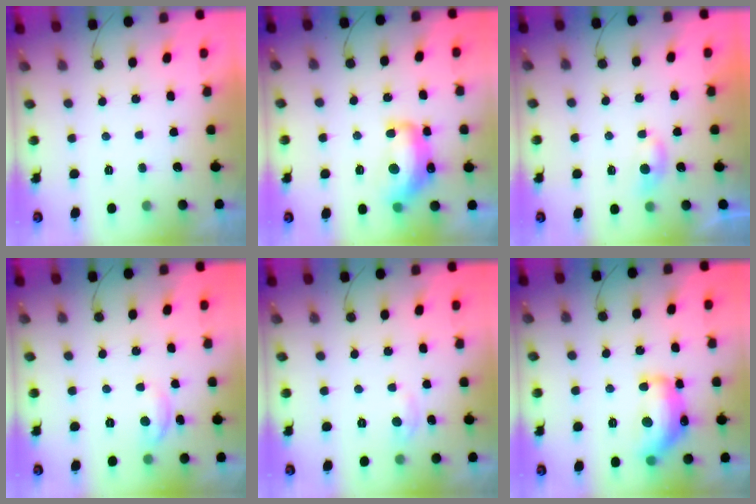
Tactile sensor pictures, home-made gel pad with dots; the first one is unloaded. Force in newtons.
{"total": 13.8, "press": 13.8, "slide": 1.0}
{"total": 5.3, "press": 5.2, "slide": 0.6}
{"total": 5.3, "press": 5.2, "slide": 0.6}
{"total": 2.8, "press": 2.8, "slide": 0.4}
{"total": 18.4, "press": 18.4, "slide": 0.9}